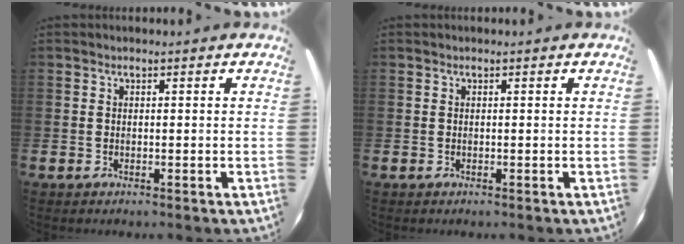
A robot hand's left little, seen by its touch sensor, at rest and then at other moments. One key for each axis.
{"total": 0.0}